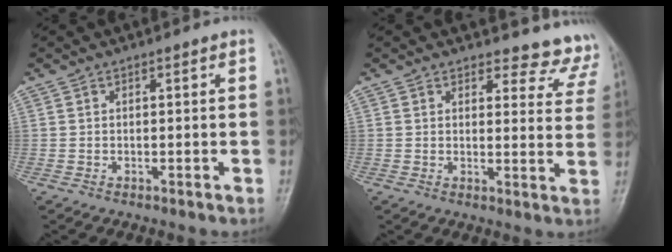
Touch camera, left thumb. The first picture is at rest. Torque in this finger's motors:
{"motor_torque": [0.32, 0.04, -0.09, -0.25, 0.00]}